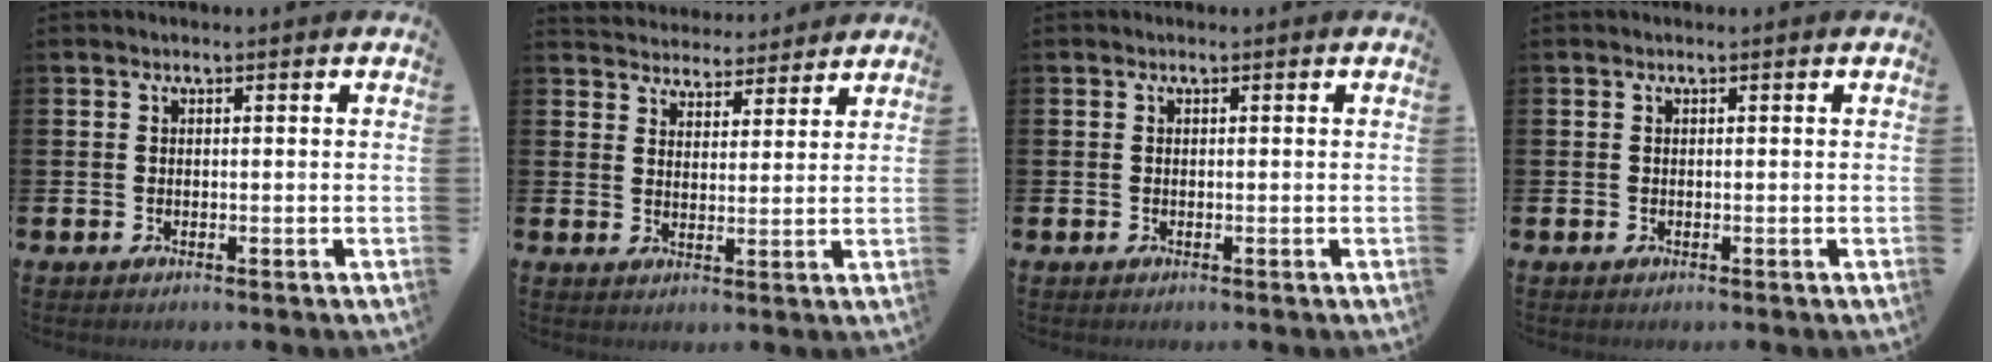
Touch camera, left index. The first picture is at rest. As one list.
[{"total": 4.4, "force": [4.3, 0.9, -0.5], "torque": [-0.005, -0.029, 0.078]}, {"total": 0.0}, {"total": 0.0}]